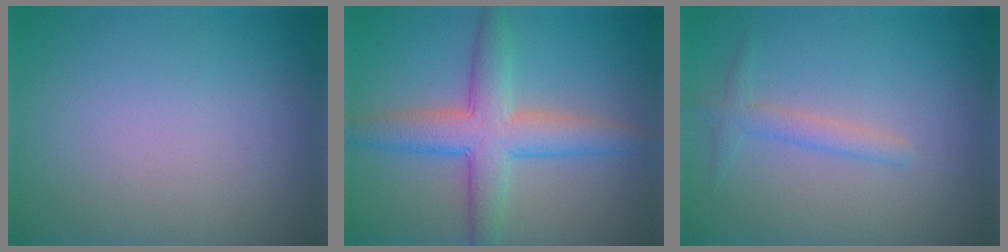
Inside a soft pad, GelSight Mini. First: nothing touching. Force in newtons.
{"total": 5.7, "press": 5.7, "slide": 0.3}
{"total": 1.6, "press": 1.6, "slide": 0.1}